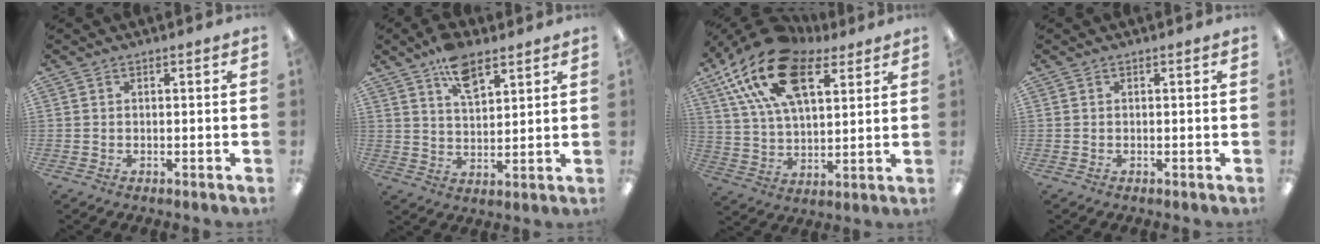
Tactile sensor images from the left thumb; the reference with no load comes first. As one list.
[{"total": 9.3, "force": [6.2, 4.3, 5.4], "torque": [-0.082, -0.030, 0.108]}, {"total": 23.2, "force": [12.3, 12.2, 15.4], "torque": [-0.305, -0.039, 0.218]}, {"total": 0.0}]